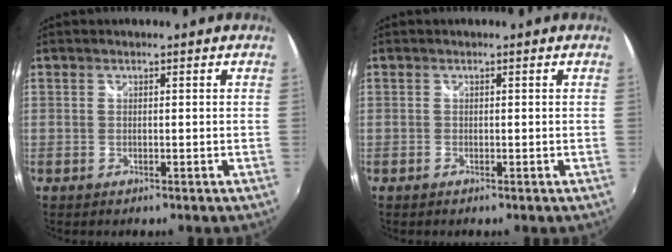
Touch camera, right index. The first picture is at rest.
{"total": 0.0}